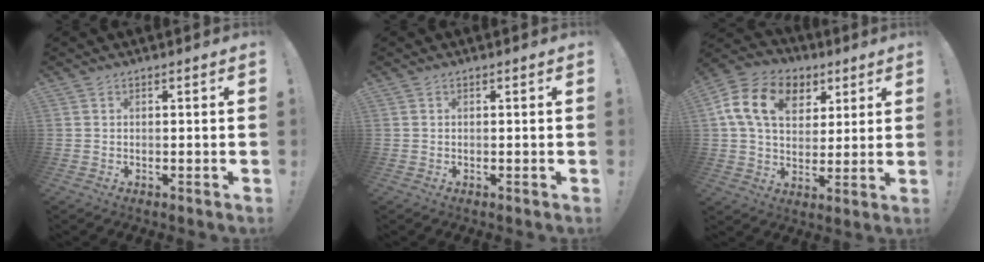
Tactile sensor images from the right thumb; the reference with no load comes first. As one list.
[{"total": 0.0}, {"total": 16.5, "force": [6.1, 11.7, 9.9], "torque": [-0.156, -0.008, 0.116]}]